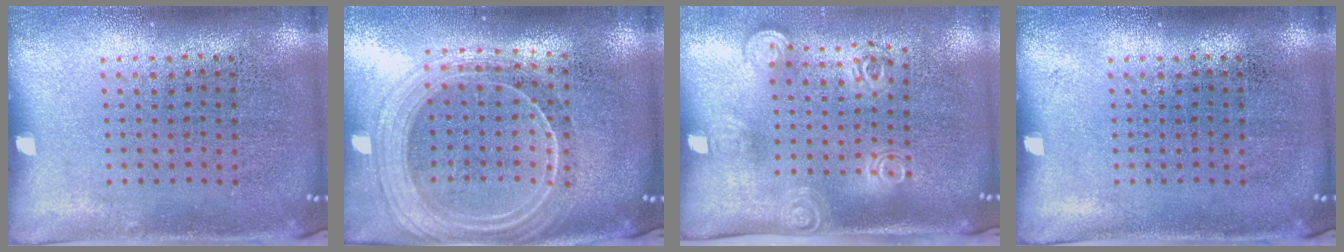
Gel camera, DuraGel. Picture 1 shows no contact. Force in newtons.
{"total": 2.3, "press": 2.0, "slide": 1.1}
{"total": 1.8, "press": 1.3, "slide": 1.2}
{"total": 0.0}